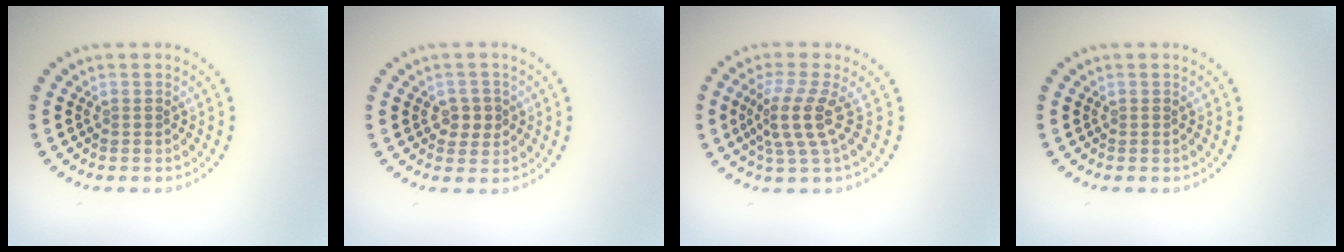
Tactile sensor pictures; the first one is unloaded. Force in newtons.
{"total": 2.0, "press": 1.9, "slide": 0.4}
{"total": 3.5, "press": 2.5, "slide": 2.5}
{"total": 0.0}